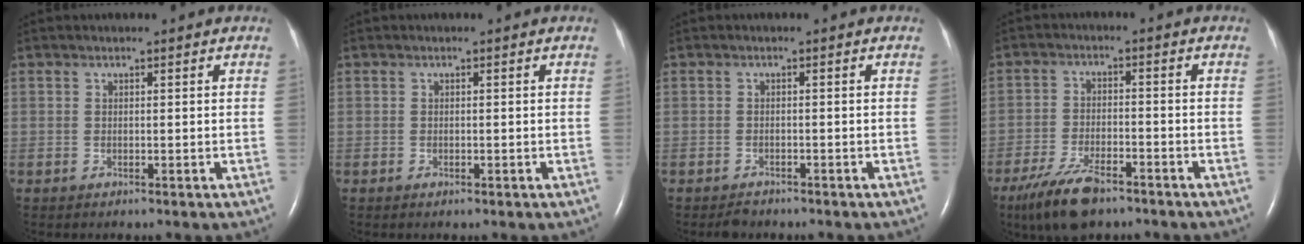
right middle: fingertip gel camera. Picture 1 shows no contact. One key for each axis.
{"total": 0.6, "fx": -0.3, "fy": 0.3, "fz": 0.4, "tx": -0.008, "ty": 0.000, "tz": -0.003}
{"total": 1.5, "fx": -1.4, "fy": 0.7, "fz": 0.3, "tx": -0.014, "ty": -0.003, "tz": -0.020}
{"total": 8.7, "fx": -6.2, "fy": 2.7, "fz": 5.5, "tx": -0.114, "ty": -0.015, "tz": -0.109}